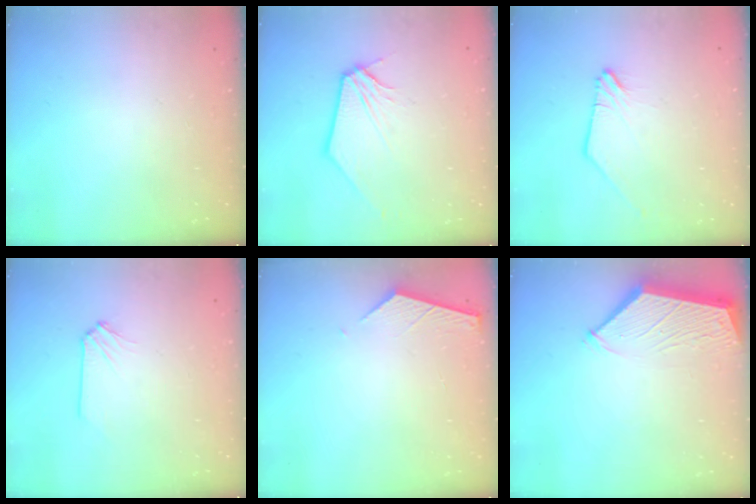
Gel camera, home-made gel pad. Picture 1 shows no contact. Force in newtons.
{"total": 1.2, "press": 1.2, "slide": 0.3}
{"total": 0.0}
{"total": 0.0}
{"total": 3.5, "press": 3.4, "slide": 0.3}
{"total": 3.8, "press": 3.8, "slide": 0.6}